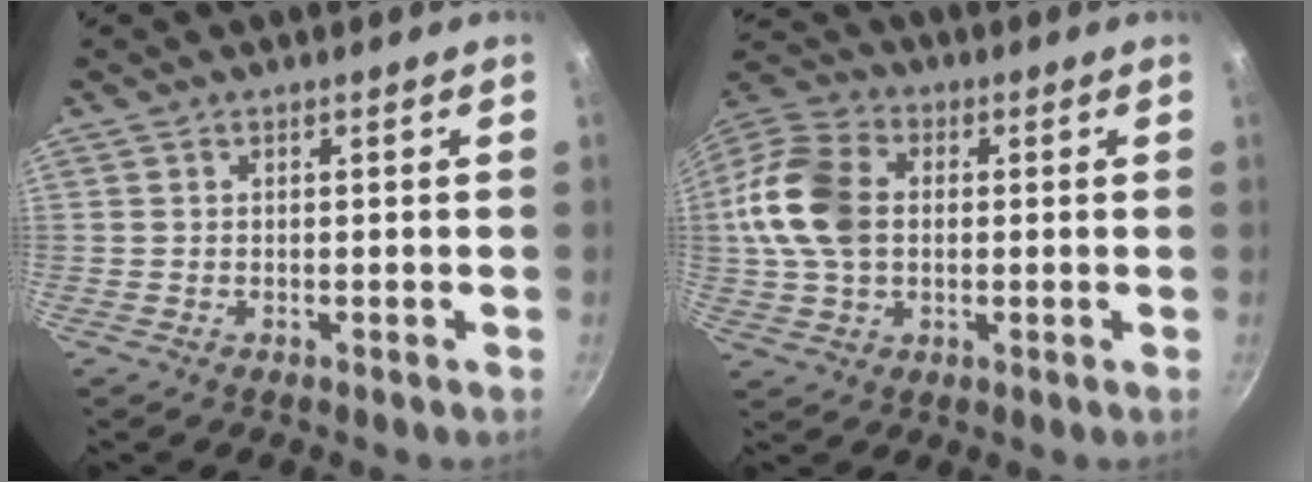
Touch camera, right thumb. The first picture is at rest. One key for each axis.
{"total": 14.9, "fx": 0.9, "fy": 10.5, "fz": 10.5, "tx": -0.199, "ty": 0.021, "tz": 0.004}